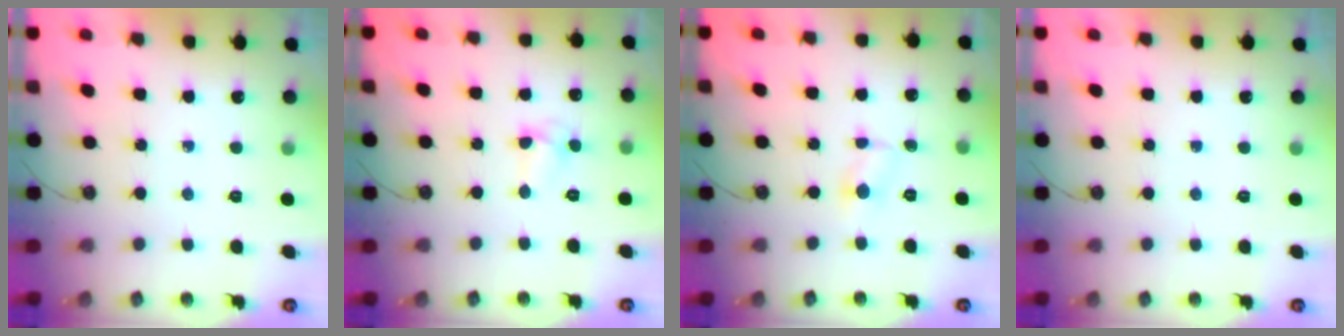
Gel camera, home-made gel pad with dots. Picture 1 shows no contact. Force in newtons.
{"total": 4.9, "press": 4.8, "slide": 0.5}
{"total": 2.3, "press": 2.3, "slide": 0.2}
{"total": 0.0}